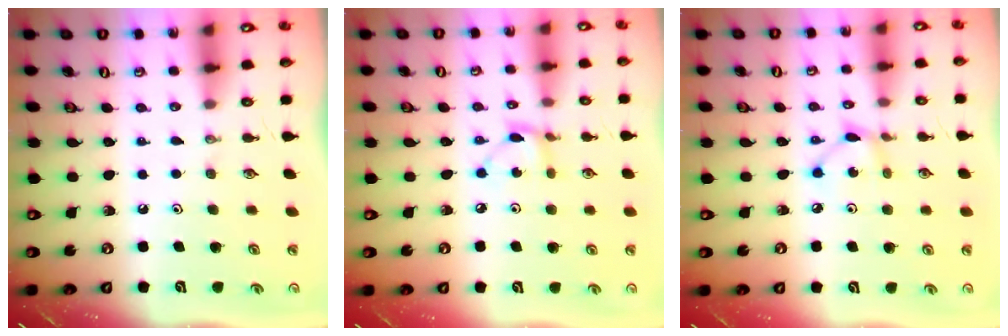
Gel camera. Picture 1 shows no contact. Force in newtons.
{"total": 3.0, "press": 3.0, "slide": 0.2}
{"total": 3.8, "press": 3.8, "slide": 0.0}